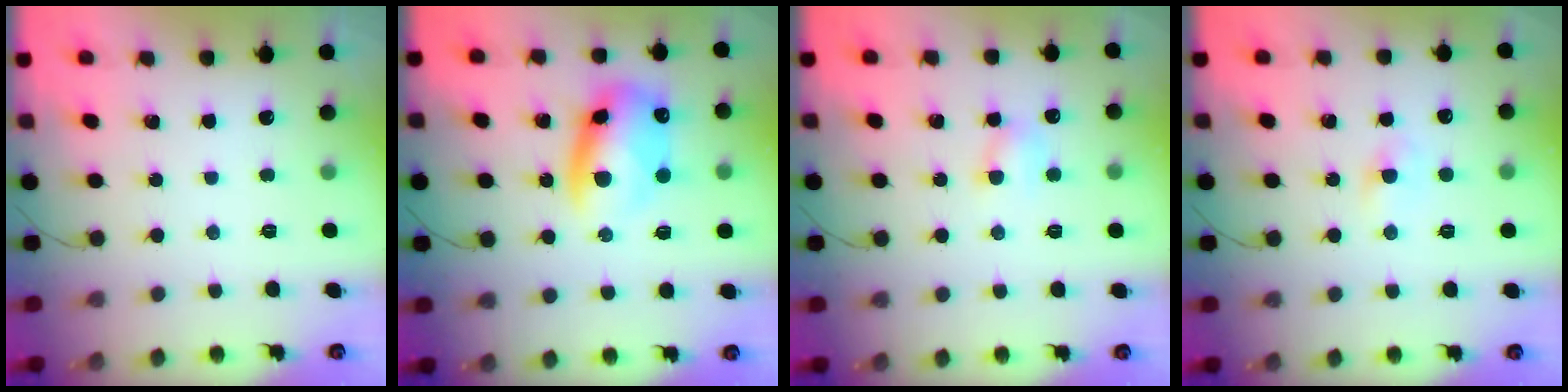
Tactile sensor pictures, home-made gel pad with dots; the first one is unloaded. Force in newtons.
{"total": 11.1, "press": 10.8, "slide": 2.3}
{"total": 4.8, "press": 4.8, "slide": 0.8}
{"total": 2.2, "press": 1.9, "slide": 1.1}